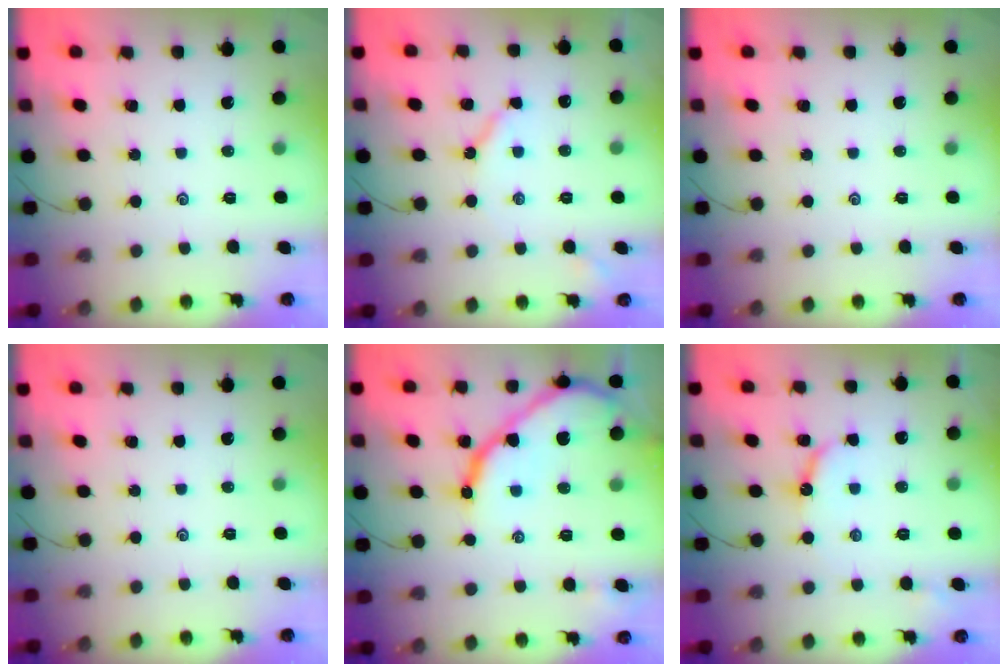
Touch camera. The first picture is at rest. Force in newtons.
{"total": 5.1, "press": 5.0, "slide": 0.6}
{"total": 0.0}
{"total": 0.0}
{"total": 15.6, "press": 15.5, "slide": 1.3}
{"total": 6.8, "press": 6.7, "slide": 0.6}